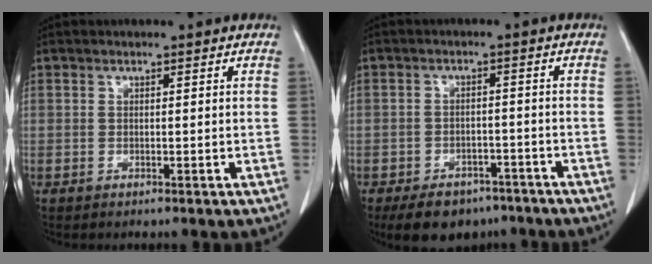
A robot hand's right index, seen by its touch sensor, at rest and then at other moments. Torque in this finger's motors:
{"motor_torque": [-0.48, -0.48, -0.16, -0.07]}